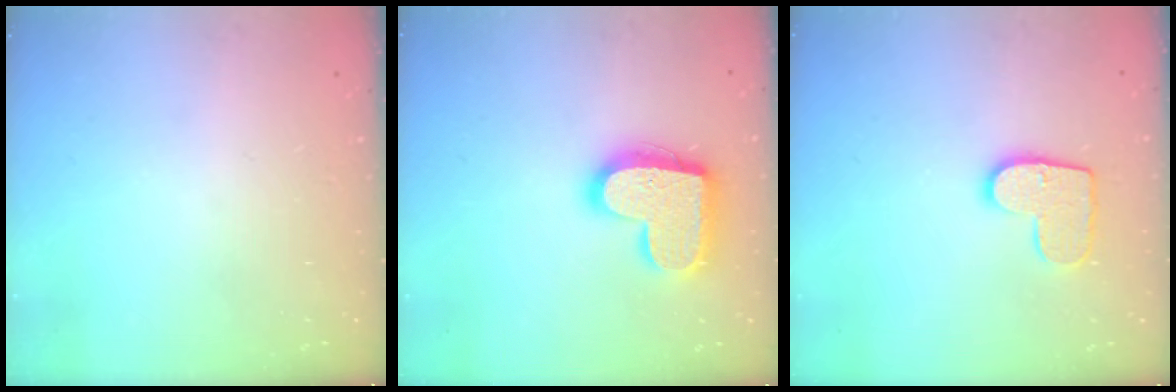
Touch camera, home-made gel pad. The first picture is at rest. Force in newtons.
{"total": 18.5, "press": 18.5, "slide": 1.0}
{"total": 10.4, "press": 10.4, "slide": 0.5}